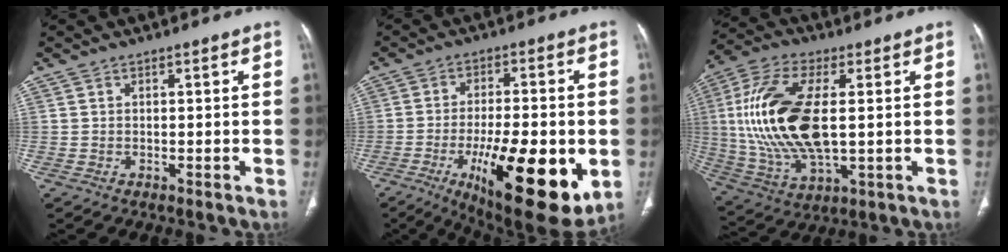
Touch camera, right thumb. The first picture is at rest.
{"total": 22.5, "force": [-6.6, 7.6, 20.2], "torque": [-0.283, -0.014, -0.082]}
{"total": 20.9, "force": [1.7, 9.6, 18.5], "torque": [-0.393, -0.006, 0.036]}